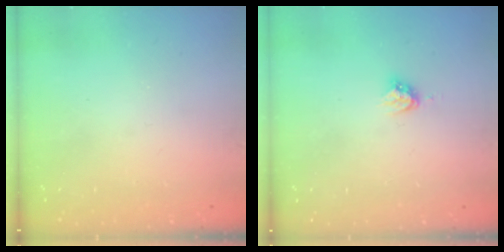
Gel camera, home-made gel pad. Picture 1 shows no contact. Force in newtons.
{"total": 4.7, "press": 4.7, "slide": 0.5}